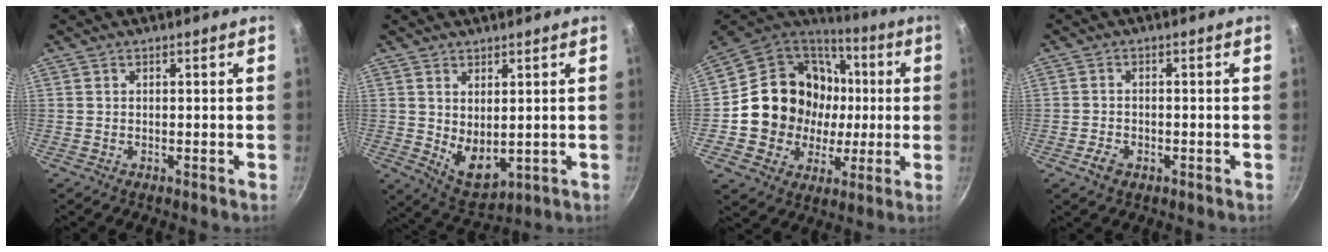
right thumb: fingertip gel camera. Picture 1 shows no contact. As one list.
[{"total": 7.2, "force": [1.3, 4.2, 5.7], "torque": [-0.077, -0.028, 0.040]}, {"total": 21.6, "force": [1.0, 19.1, 9.9], "torque": [-0.154, 0.027, 0.027]}, {"total": 3.4, "force": [-1.6, 2.2, 2.0], "torque": [-0.038, 0.013, -0.029]}]